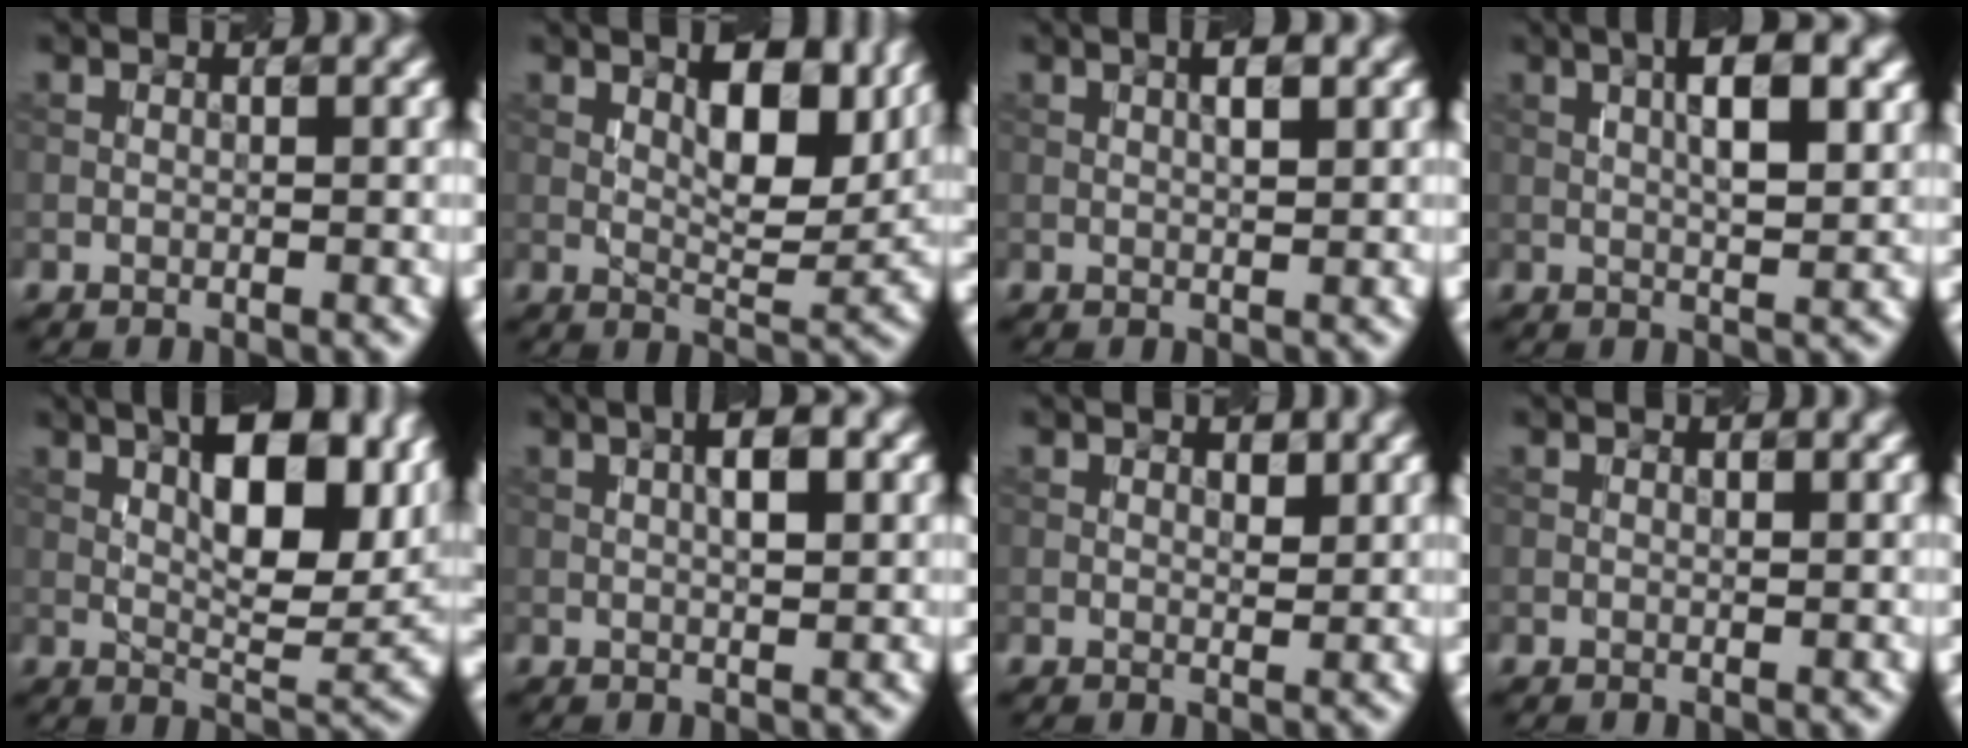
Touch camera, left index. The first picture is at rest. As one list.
[{"total": 6.4, "force": [2.6, 2.5, 5.3], "torque": [-0.076, -0.003, 0.042]}, {"total": 1.9, "force": [0.8, 0.4, 1.7], "torque": [-0.019, -0.001, 0.014]}, {"total": 5.8, "force": [1.6, 1.7, 5.3], "torque": [-0.078, 0.010, 0.025]}, {"total": 9.6, "force": [3.7, 3.5, 8.2], "torque": [-0.120, 0.002, 0.059]}, {"total": 3.1, "force": [0.9, 0.8, 2.9], "torque": [-0.041, 0.003, 0.016]}, {"total": 0.9, "force": [0.6, 0.5, 0.6], "torque": [-0.006, -0.001, 0.013]}, {"total": 0.0}]